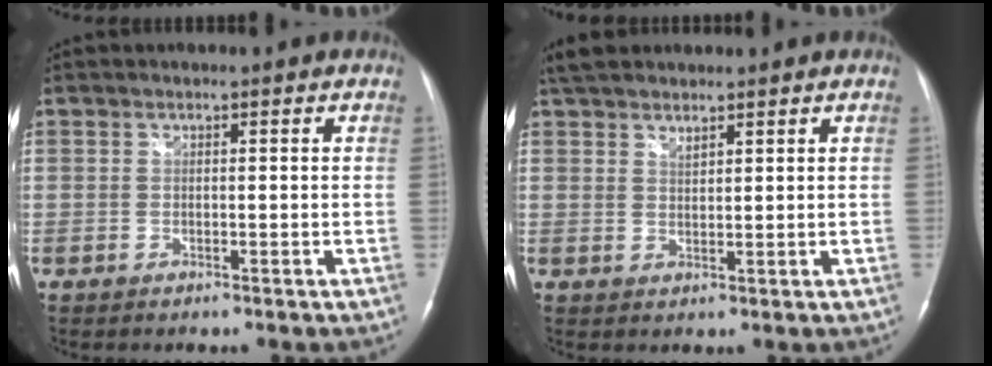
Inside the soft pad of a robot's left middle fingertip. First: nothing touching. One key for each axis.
{"total": 5.6, "fx": 4.7, "fy": 1.8, "fz": 2.5, "tx": -0.048, "ty": 0.012, "tz": 0.088}